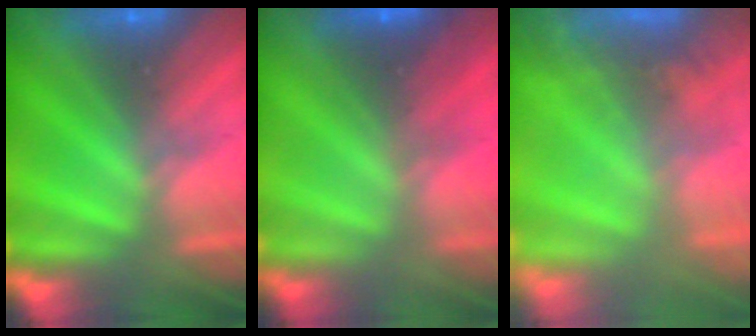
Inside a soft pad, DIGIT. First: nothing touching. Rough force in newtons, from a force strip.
{"total": 2.3}
{"total": 5.6}